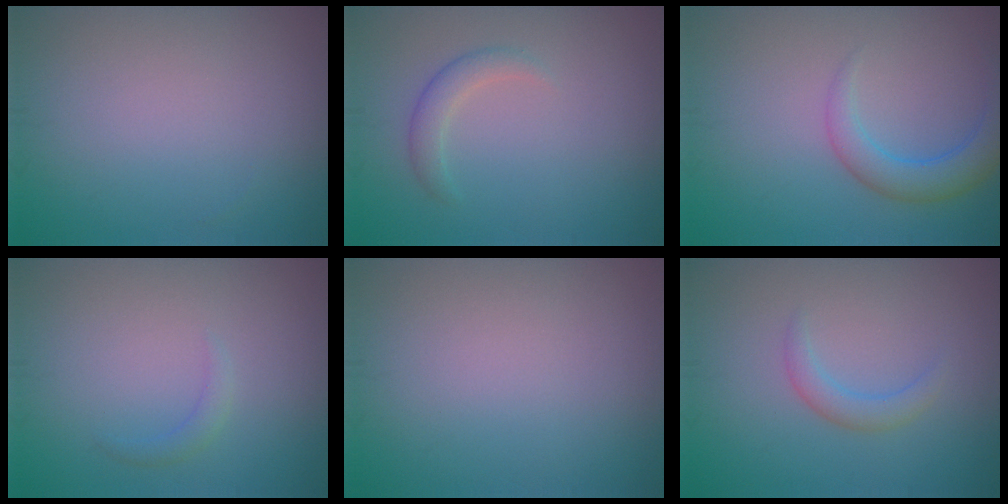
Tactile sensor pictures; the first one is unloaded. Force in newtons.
{"total": 1.6, "press": 1.6, "slide": 0.1}
{"total": 3.3, "press": 3.3, "slide": 0.3}
{"total": 1.0, "press": 1.0, "slide": 0.1}
{"total": 0.0}
{"total": 1.7, "press": 1.7, "slide": 0.3}